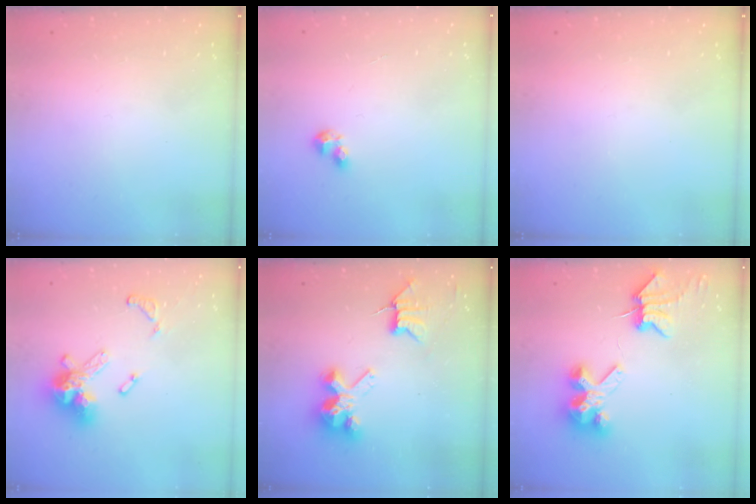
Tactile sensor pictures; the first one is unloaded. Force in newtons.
{"total": 3.6, "press": 3.6, "slide": 0.5}
{"total": 0.0}
{"total": 13.8, "press": 13.8, "slide": 1.0}
{"total": 8.0, "press": 8.0, "slide": 0.5}
{"total": 6.7, "press": 6.7, "slide": 0.9}